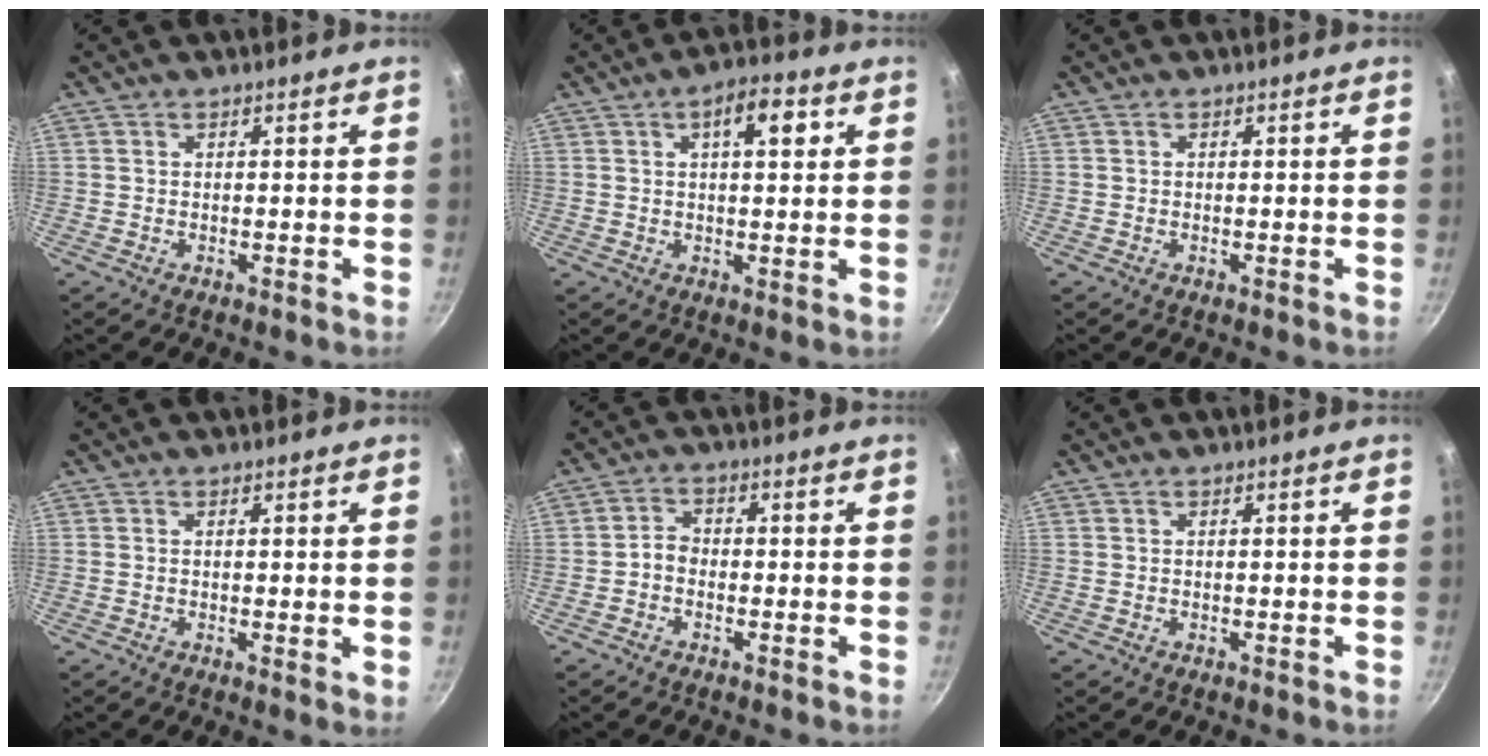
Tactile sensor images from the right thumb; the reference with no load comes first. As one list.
[{"total": 7.0, "force": [2.2, 2.9, 5.9], "torque": [-0.070, 0.004, 0.028]}, {"total": 0.0}, {"total": 1.3, "force": [0.3, 0.3, 1.2], "torque": [-0.019, -0.004, 0.001]}, {"total": 2.6, "force": [-1.1, 2.0, 1.4], "torque": [-0.019, 0.020, -0.027]}, {"total": 0.0}]